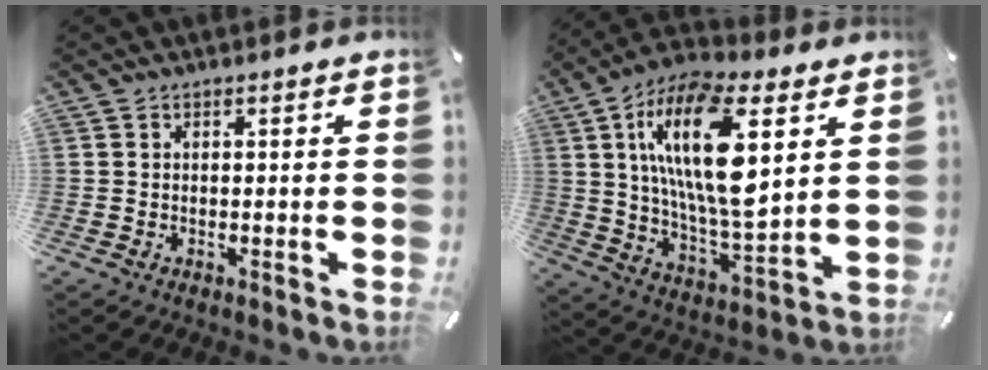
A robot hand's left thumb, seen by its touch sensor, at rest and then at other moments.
{"total": 21.5, "force": [7.7, 8.6, 18.2], "torque": [-0.361, -0.029, 0.116]}